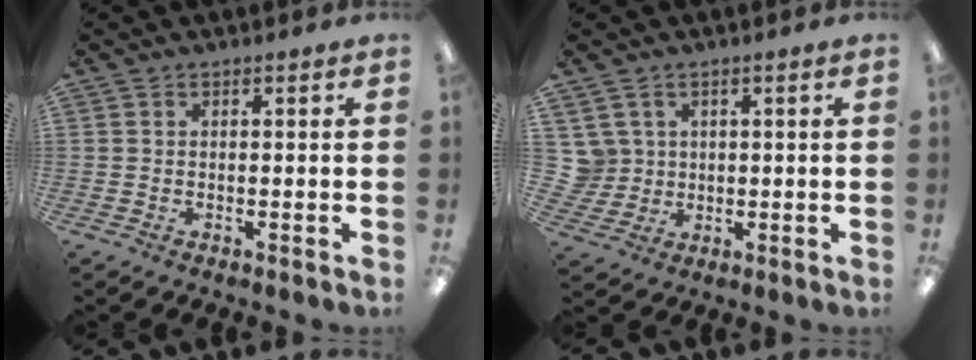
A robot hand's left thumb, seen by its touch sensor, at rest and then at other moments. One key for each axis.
{"total": 5.3, "fx": 2.2, "fy": 4.8, "fz": 0.3, "tx": -0.026, "ty": -0.002, "tz": 0.044}